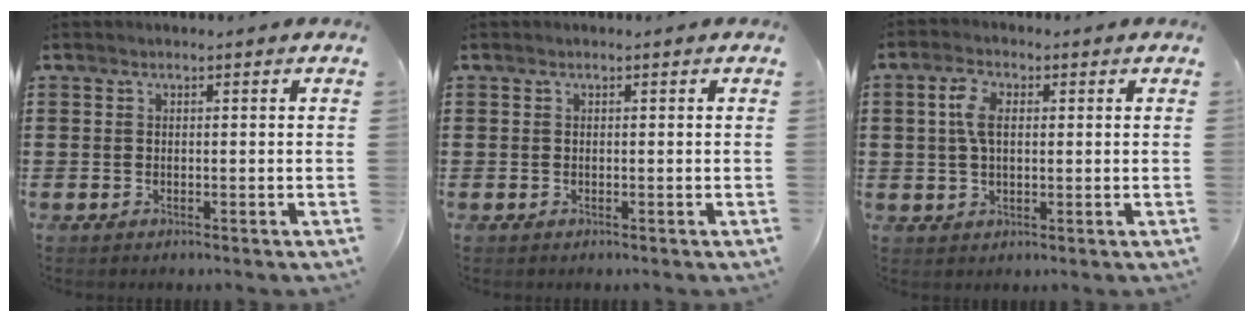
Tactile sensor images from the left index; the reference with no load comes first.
{"total": 0.0}
{"total": 4.7, "force": [0.9, 2.4, 4.0], "torque": [-0.092, 0.010, 0.012]}